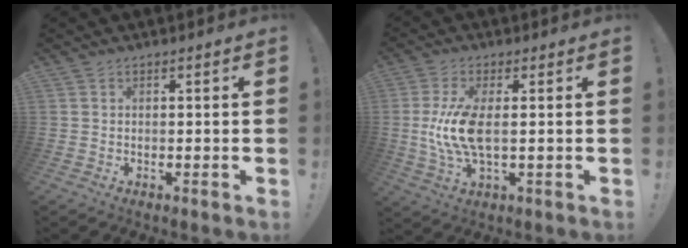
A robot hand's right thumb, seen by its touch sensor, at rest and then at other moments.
{"total": 10.8, "force": [0.1, 4.1, 10.0], "torque": [-0.194, -0.011, 0.001]}